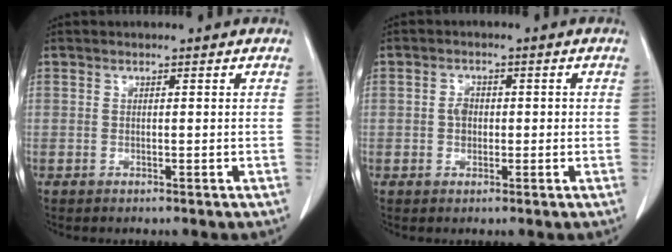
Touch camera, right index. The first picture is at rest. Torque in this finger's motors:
{"motor_torque": [0.04, 0.04, 0.06, 0.02]}